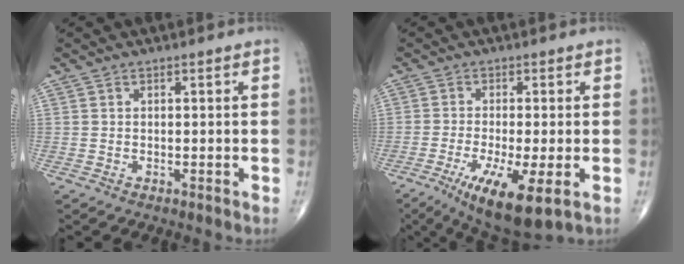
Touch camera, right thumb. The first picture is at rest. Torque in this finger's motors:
{"motor_torque": [0.96, 1.38, 0.13, -0.21, 0.20]}